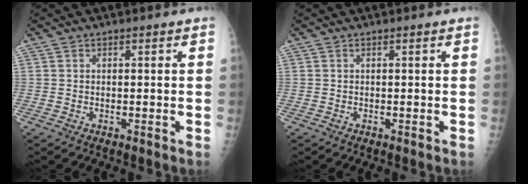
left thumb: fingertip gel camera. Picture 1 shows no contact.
{"total": 0.0}